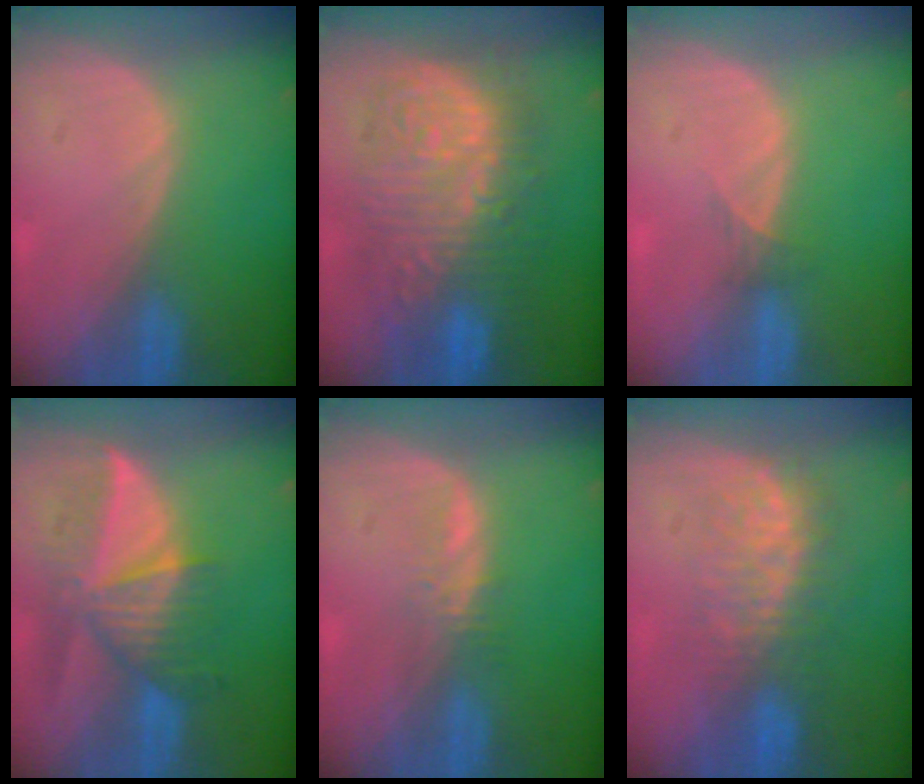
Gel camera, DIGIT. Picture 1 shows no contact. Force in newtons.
{"total": 13.4, "press": 13.3, "slide": 1.4}
{"total": 1.3, "press": 1.0, "slide": 0.8}
{"total": 8.4, "press": 7.9, "slide": 3.0}
{"total": 2.2, "press": 2.1, "slide": 0.2}
{"total": 7.6, "press": 7.3, "slide": 1.9}